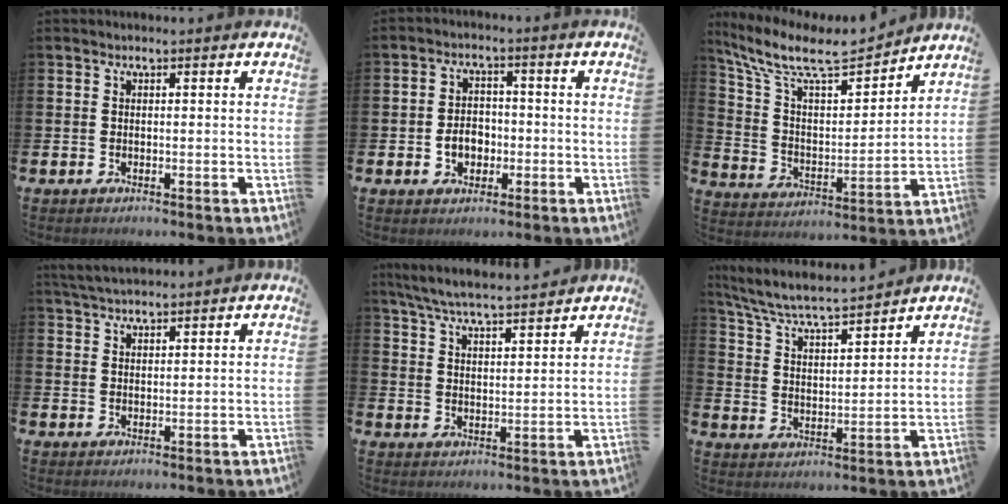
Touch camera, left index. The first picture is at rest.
{"total": 3.9, "force": [-0.9, 3.0, 2.3], "torque": [-0.028, -0.002, -0.025]}
{"total": 10.5, "force": [9.0, 2.8, 4.7], "torque": [-0.124, -0.057, 0.153]}
{"total": 3.5, "force": [3.4, 0.6, 0.9], "torque": [-0.020, -0.014, 0.063]}
{"total": 6.4, "force": [6.2, 0.3, 1.7], "torque": [-0.055, -0.033, 0.110]}
{"total": 6.5, "force": [6.1, 0.5, 2.0], "torque": [-0.066, -0.048, 0.103]}